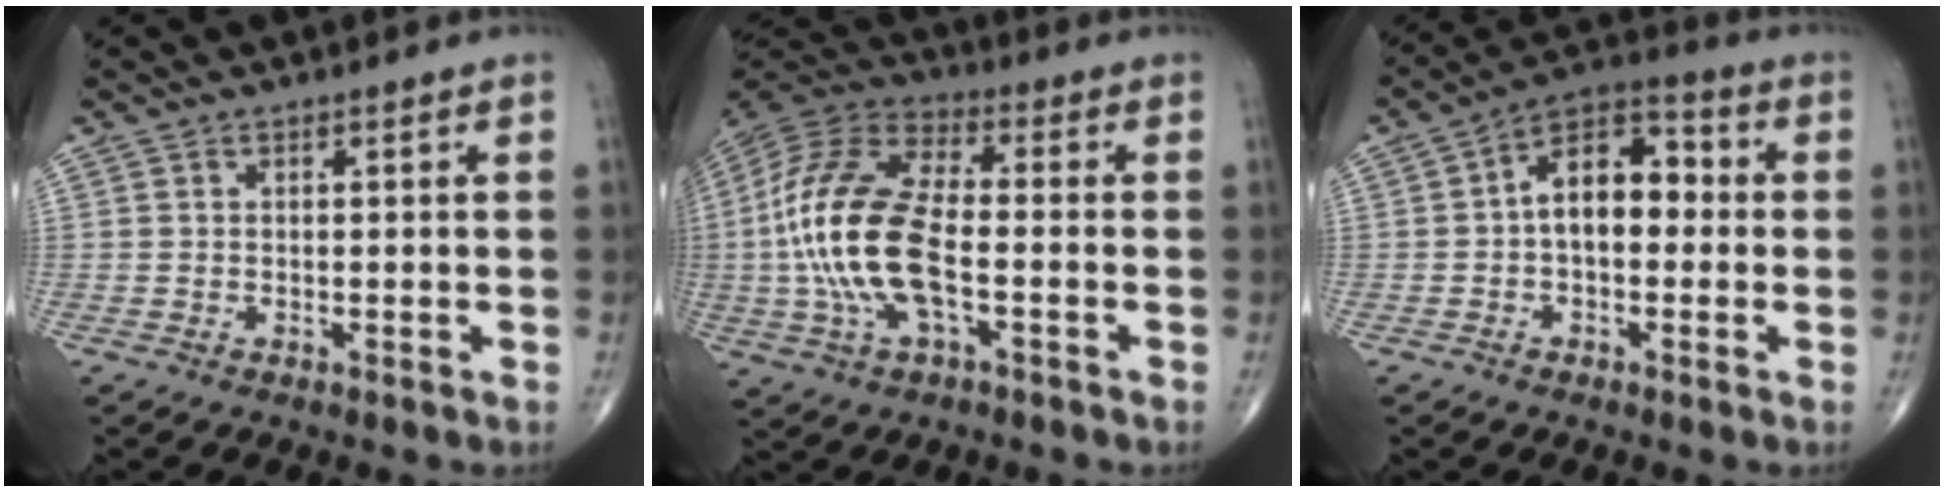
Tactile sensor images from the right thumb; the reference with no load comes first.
{"total": 19.3, "force": [-2.5, 8.5, 17.1], "torque": [-0.372, 0.024, -0.049]}
{"total": 10.8, "force": [0.1, 6.5, 8.6], "torque": [-0.117, 0.037, -0.013]}